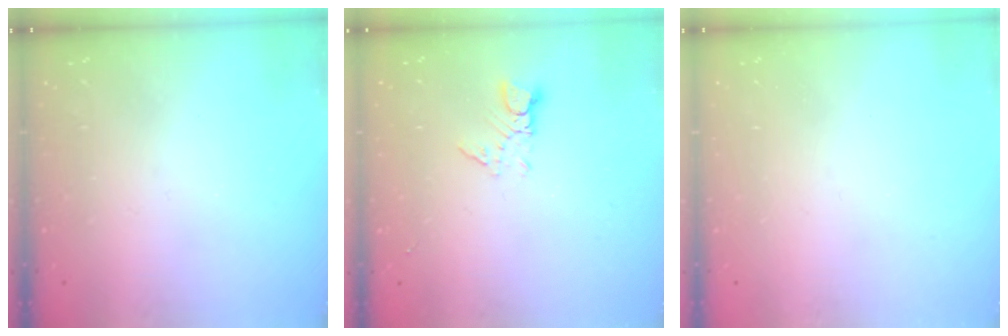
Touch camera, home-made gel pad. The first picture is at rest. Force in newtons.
{"total": 3.0, "press": 3.0, "slide": 0.3}
{"total": 0.0}